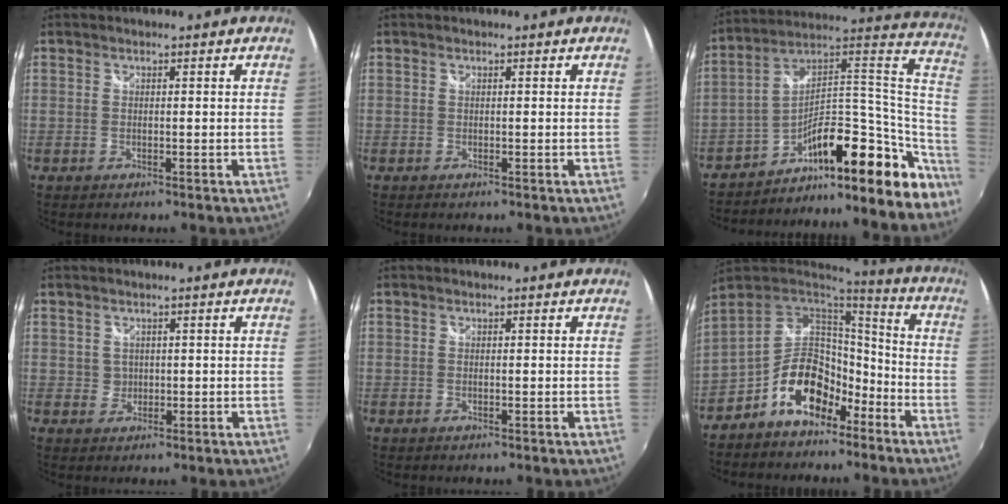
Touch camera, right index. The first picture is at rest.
{"total": 0.0}
{"total": 22.2, "force": [-13.9, 10.3, 14.0], "torque": [-0.172, 0.056, -0.206]}
{"total": 1.6, "force": [0.4, 1.5, 0.1], "torque": [0.004, 0.004, 0.007]}
{"total": 0.0}
{"total": 13.5, "force": [-8.0, 7.9, 7.4], "torque": [-0.138, 0.040, -0.130]}